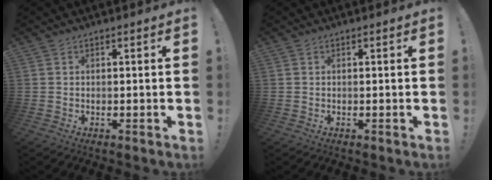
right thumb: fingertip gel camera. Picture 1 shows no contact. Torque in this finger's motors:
{"motor_torque": [0.00, 0.00, 0.02, 0.01, 0.00]}